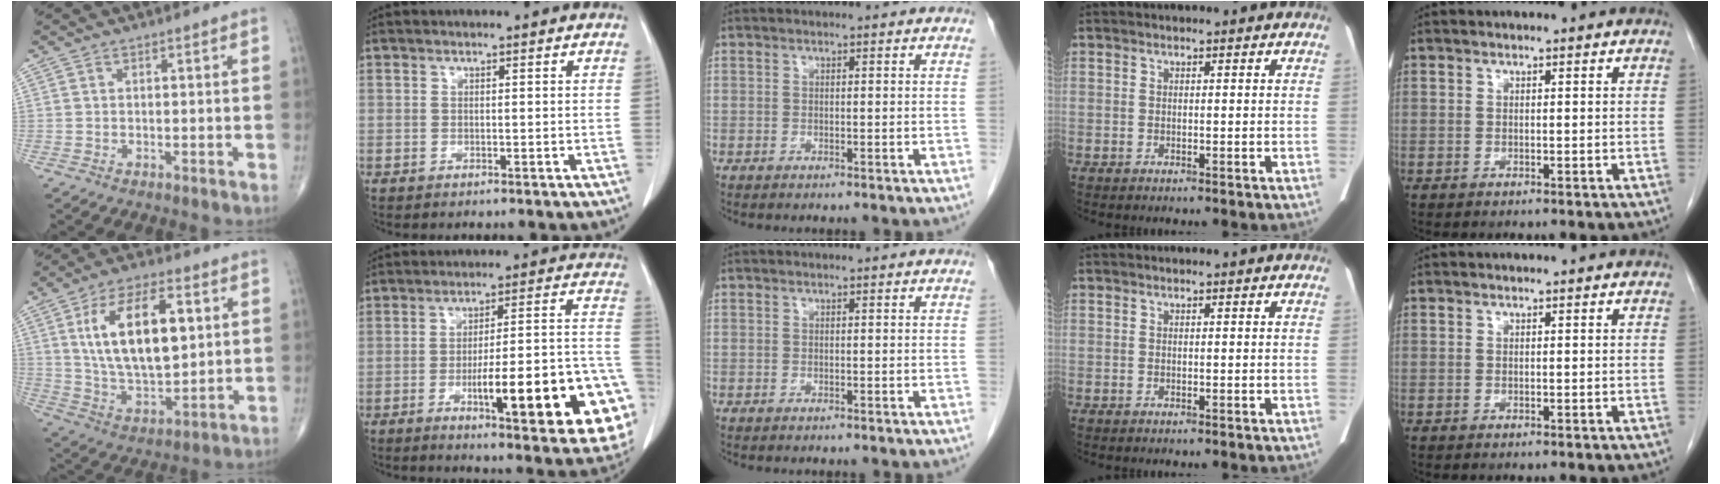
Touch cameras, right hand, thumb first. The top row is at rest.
{"thumb": {"total": 18.8, "force": [4.5, 9.2, 15.8], "torque": [-0.253, -0.011, 0.086]}, "index": {"total": 22.2, "force": [-7.1, 3.7, 20.7], "torque": [-0.198, 0.016, -0.084]}}